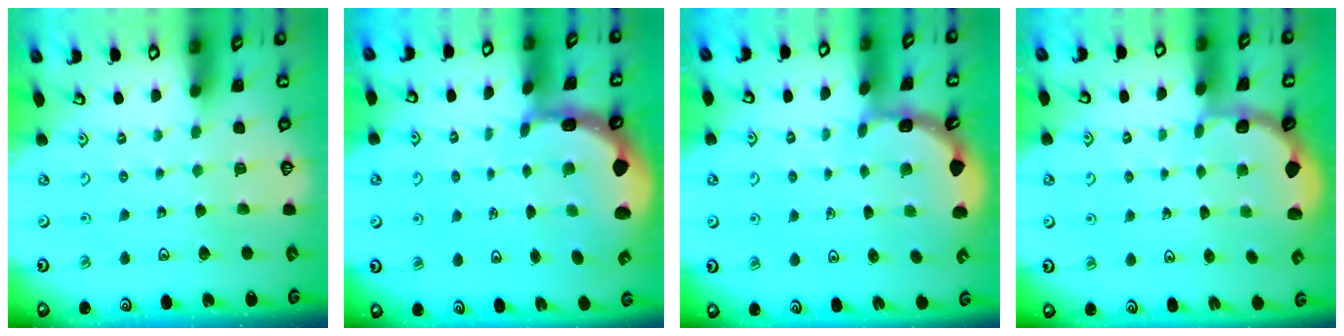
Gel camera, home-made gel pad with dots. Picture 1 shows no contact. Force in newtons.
{"total": 2.2, "press": 2.0, "slide": 1.0}
{"total": 2.2, "press": 2.2, "slide": 0.1}
{"total": 1.8, "press": 1.6, "slide": 0.7}